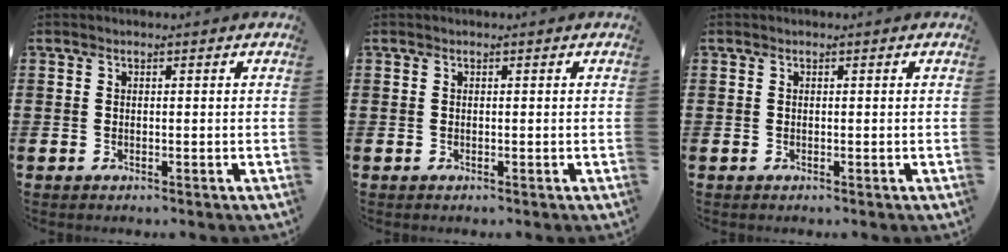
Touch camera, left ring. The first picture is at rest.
{"total": 0.0}
{"total": 0.0}